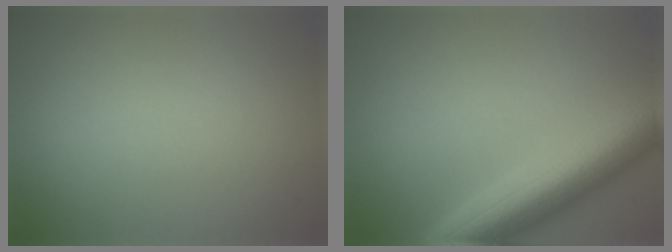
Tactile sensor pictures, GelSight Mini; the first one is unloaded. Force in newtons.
{"total": 10.2, "press": 10.2, "slide": 0.3}